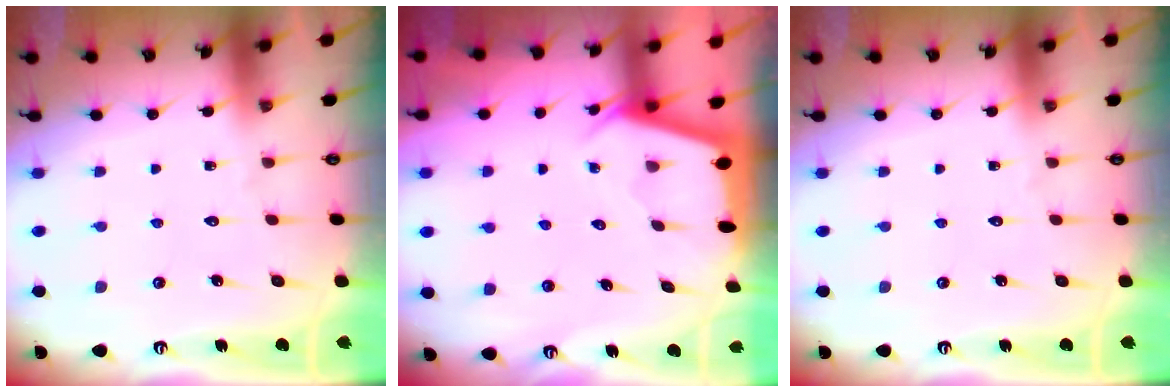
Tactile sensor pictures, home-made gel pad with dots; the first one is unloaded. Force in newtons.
{"total": 2.4, "press": 2.4, "slide": 0.2}
{"total": 0.0}